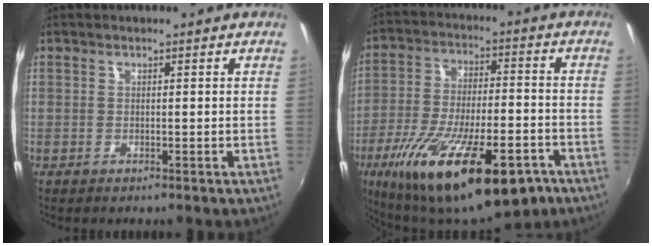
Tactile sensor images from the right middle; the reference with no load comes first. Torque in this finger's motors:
{"motor_torque": [1.32, -0.82, 1.05, 0.21]}